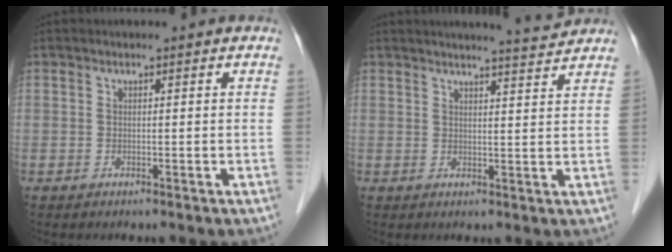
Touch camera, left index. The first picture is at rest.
{"total": 4.4, "force": [4.3, -0.7, 0.8], "torque": [-0.020, -0.007, 0.053]}